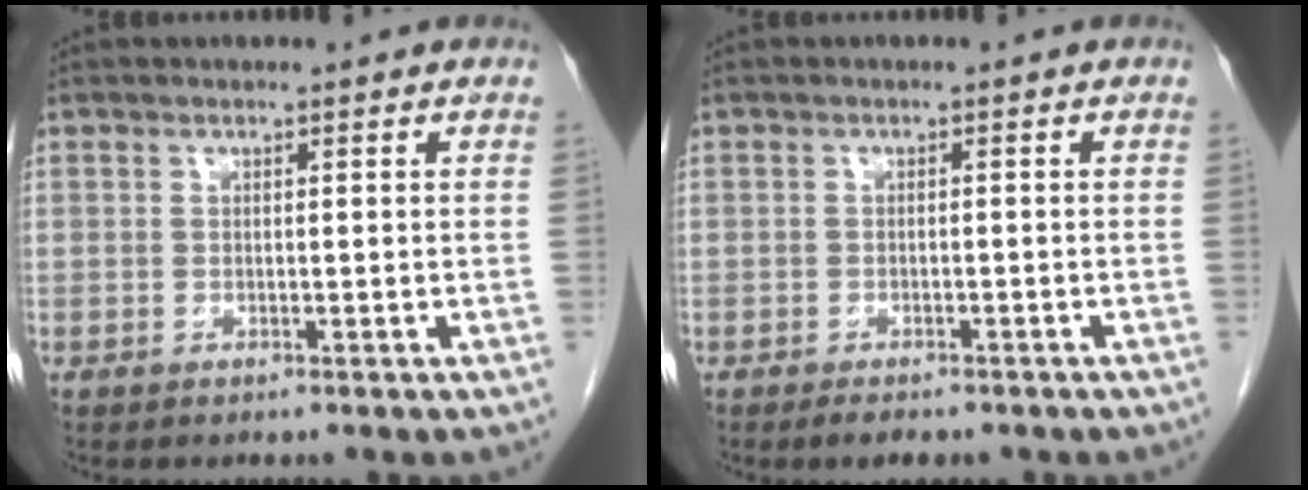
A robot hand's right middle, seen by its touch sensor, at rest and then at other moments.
{"total": 3.3, "force": [-2.6, 1.2, 1.7], "torque": [-0.022, -0.004, -0.028]}